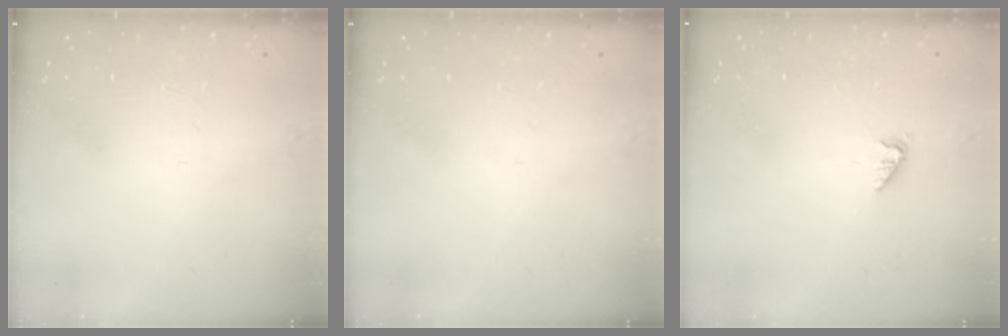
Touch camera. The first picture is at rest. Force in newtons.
{"total": 0.0}
{"total": 1.0, "press": 1.0, "slide": 0.2}